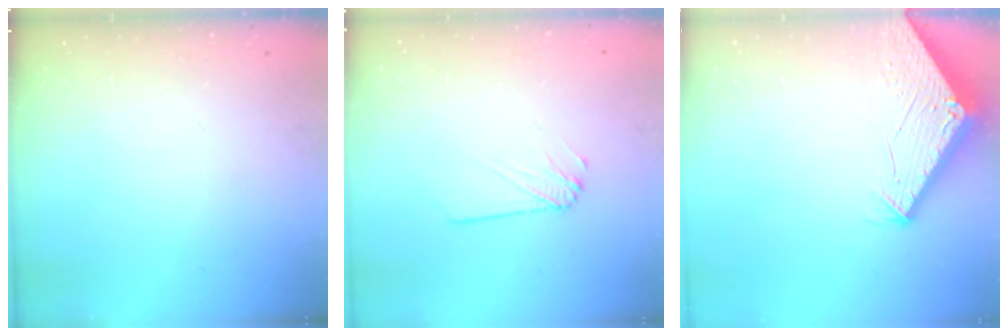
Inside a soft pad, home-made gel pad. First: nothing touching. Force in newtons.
{"total": 2.2, "press": 2.2, "slide": 0.1}
{"total": 2.8, "press": 2.8, "slide": 0.1}